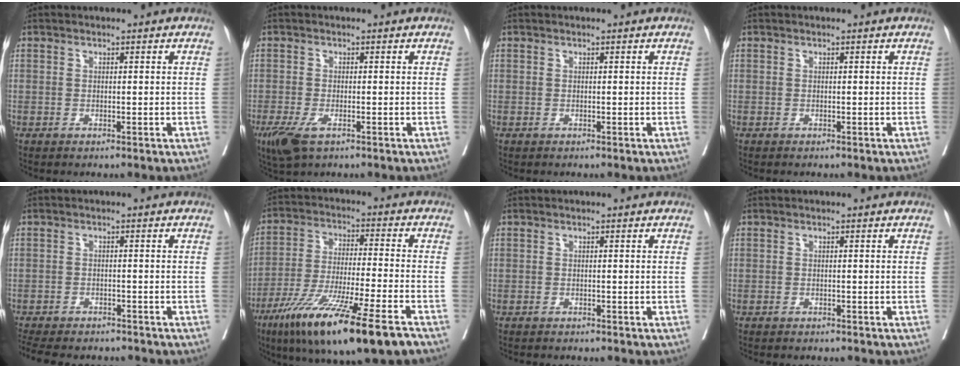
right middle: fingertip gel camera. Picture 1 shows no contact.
{"total": 4.5, "force": [-2.4, 1.5, 3.4], "torque": [-0.071, -0.011, -0.039]}
{"total": 0.0}
{"total": 0.0}
{"total": 12.7, "force": [-11.0, 3.9, 4.9], "torque": [-0.107, -0.009, -0.147]}
{"total": 20.1, "force": [-13.4, 1.2, 15.0], "torque": [-0.228, -0.052, -0.221]}
{"total": 2.6, "force": [-2.3, 0.5, 0.9], "torque": [-0.015, -0.004, -0.029]}
{"total": 3.5, "force": [-3.1, 0.9, 1.4], "torque": [-0.019, -0.005, -0.037]}